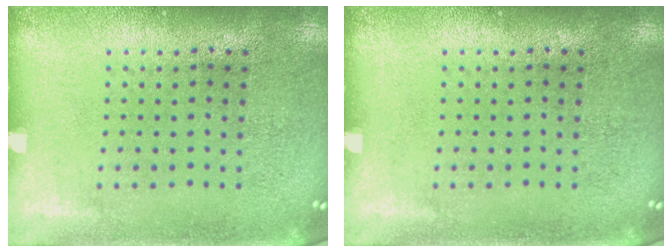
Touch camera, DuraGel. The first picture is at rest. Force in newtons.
{"total": 0.0}